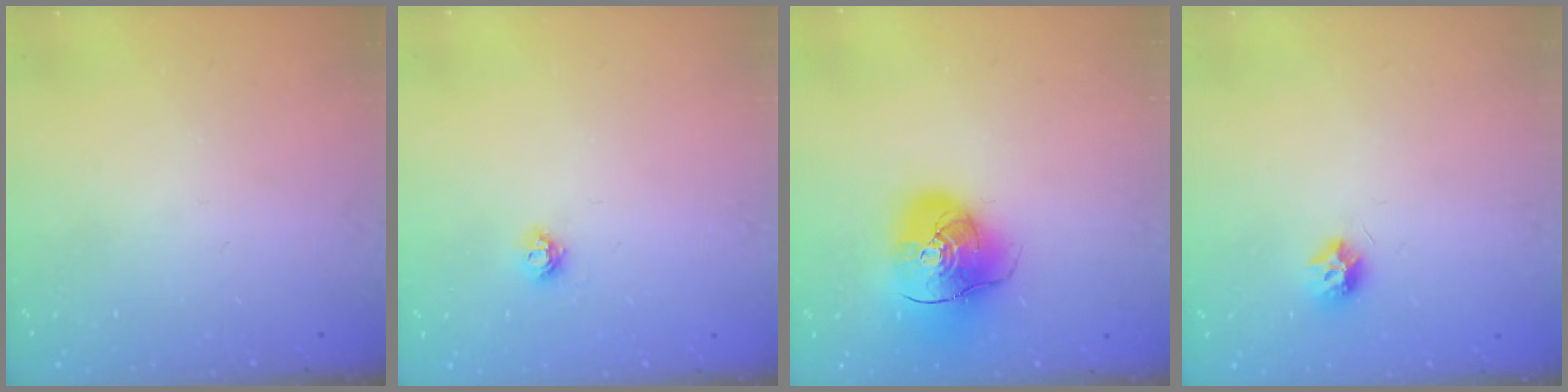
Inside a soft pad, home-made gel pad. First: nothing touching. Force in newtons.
{"total": 4.3, "press": 4.3, "slide": 0.6}
{"total": 14.0, "press": 13.8, "slide": 2.3}
{"total": 7.4, "press": 7.4, "slide": 0.2}